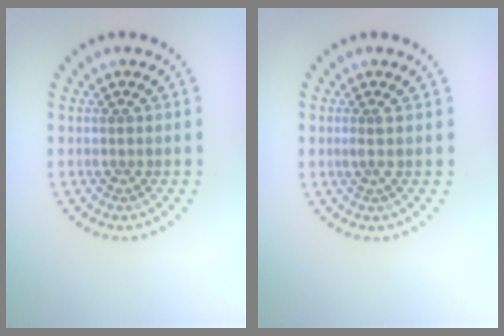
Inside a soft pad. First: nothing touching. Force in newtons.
{"total": 0.7, "press": 0.3, "slide": 0.6}